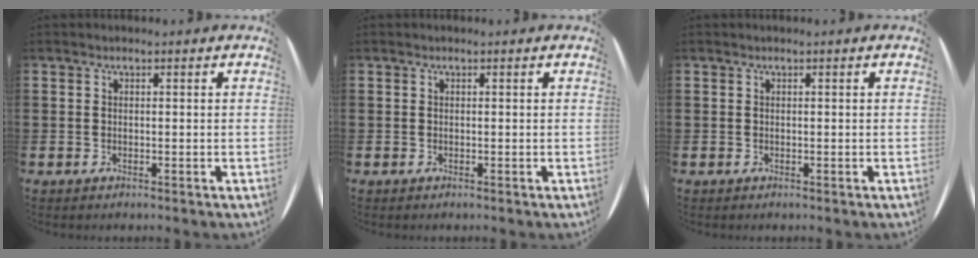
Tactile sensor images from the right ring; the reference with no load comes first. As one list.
[{"total": 0.0}, {"total": 0.0}]